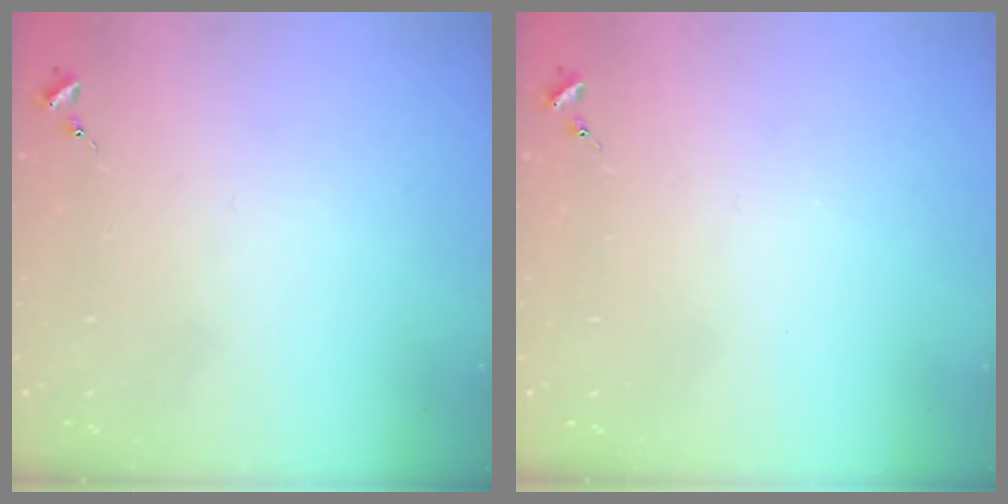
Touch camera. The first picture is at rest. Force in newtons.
{"total": 0.0}